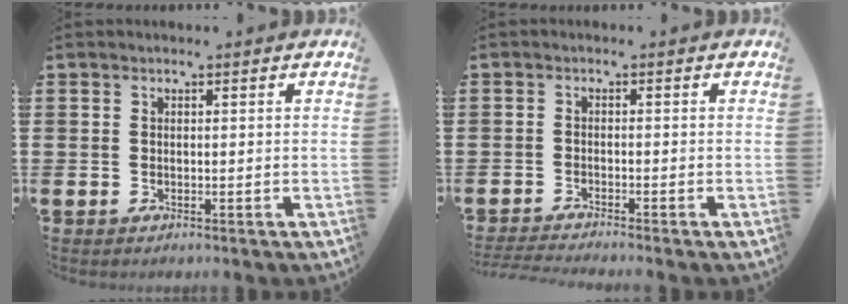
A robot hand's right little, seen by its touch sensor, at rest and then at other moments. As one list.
[{"total": 1.3, "force": [-1.2, -0.2, 0.4], "torque": [-0.006, 0.001, -0.024]}]